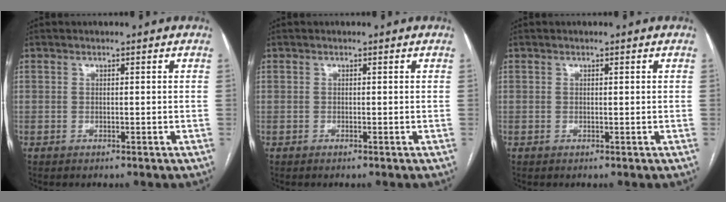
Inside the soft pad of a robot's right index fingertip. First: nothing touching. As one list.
[{"total": 0.0}, {"total": 0.0}]